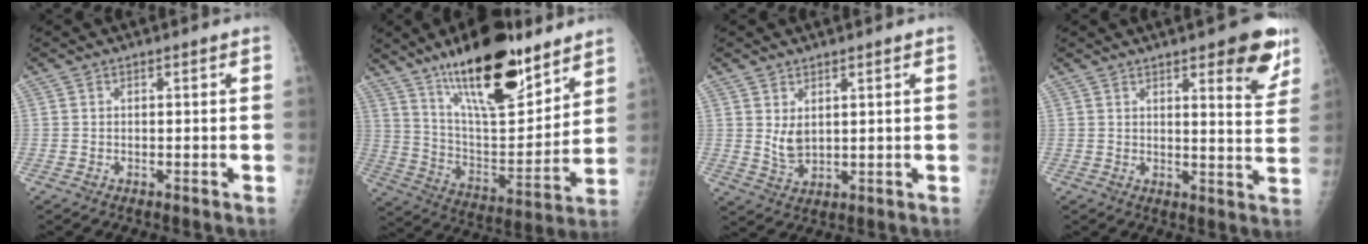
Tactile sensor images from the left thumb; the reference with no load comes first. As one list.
[{"total": 24.5, "force": [16.4, 8.4, 16.2], "torque": [-0.225, -0.076, 0.278]}, {"total": 4.0, "force": [1.6, 2.4, 2.8], "torque": [-0.044, -0.020, 0.040]}, {"total": 11.2, "force": [6.5, 3.1, 8.6], "torque": [-0.072, -0.033, 0.077]}]